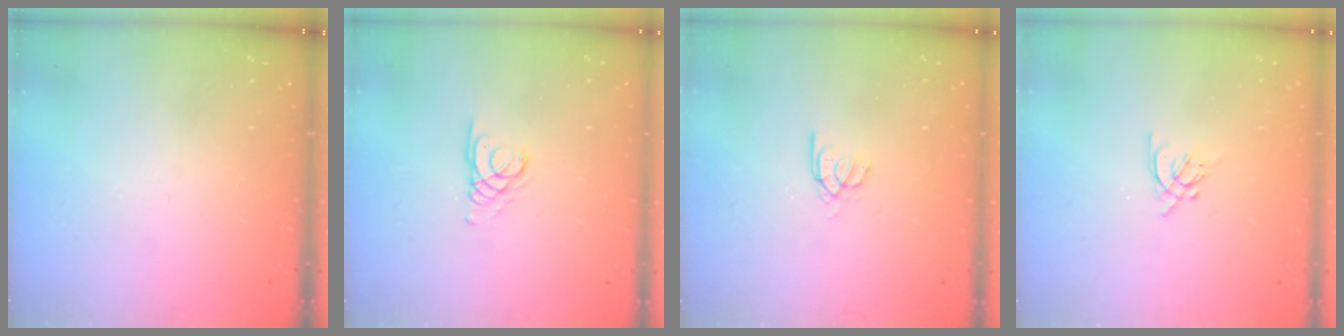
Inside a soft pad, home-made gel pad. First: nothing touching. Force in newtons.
{"total": 1.7, "press": 1.7, "slide": 0.2}
{"total": 2.6, "press": 2.6, "slide": 0.2}
{"total": 2.0, "press": 1.9, "slide": 0.5}